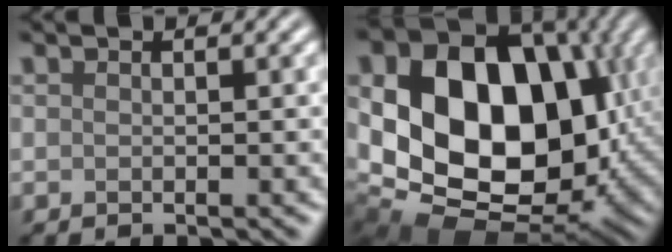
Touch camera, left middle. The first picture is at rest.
{"total": 19.6, "force": [1.9, 14.4, 13.2], "torque": [-0.245, -0.016, 0.050]}